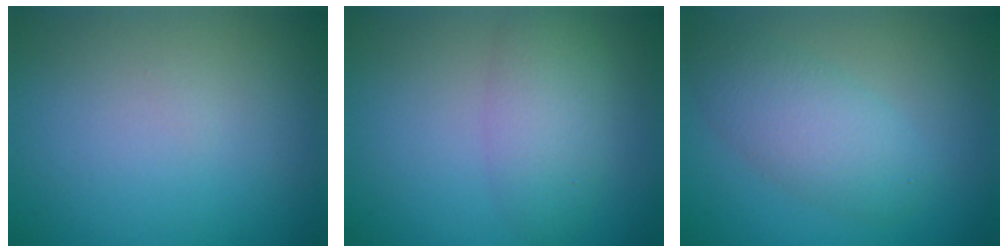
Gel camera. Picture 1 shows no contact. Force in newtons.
{"total": 3.4, "press": 3.4, "slide": 0.3}
{"total": 4.1, "press": 4.1, "slide": 0.1}